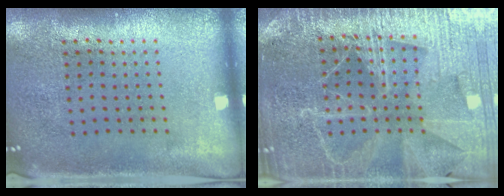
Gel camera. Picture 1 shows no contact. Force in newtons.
{"total": 4.7, "press": 4.3, "slide": 1.9}